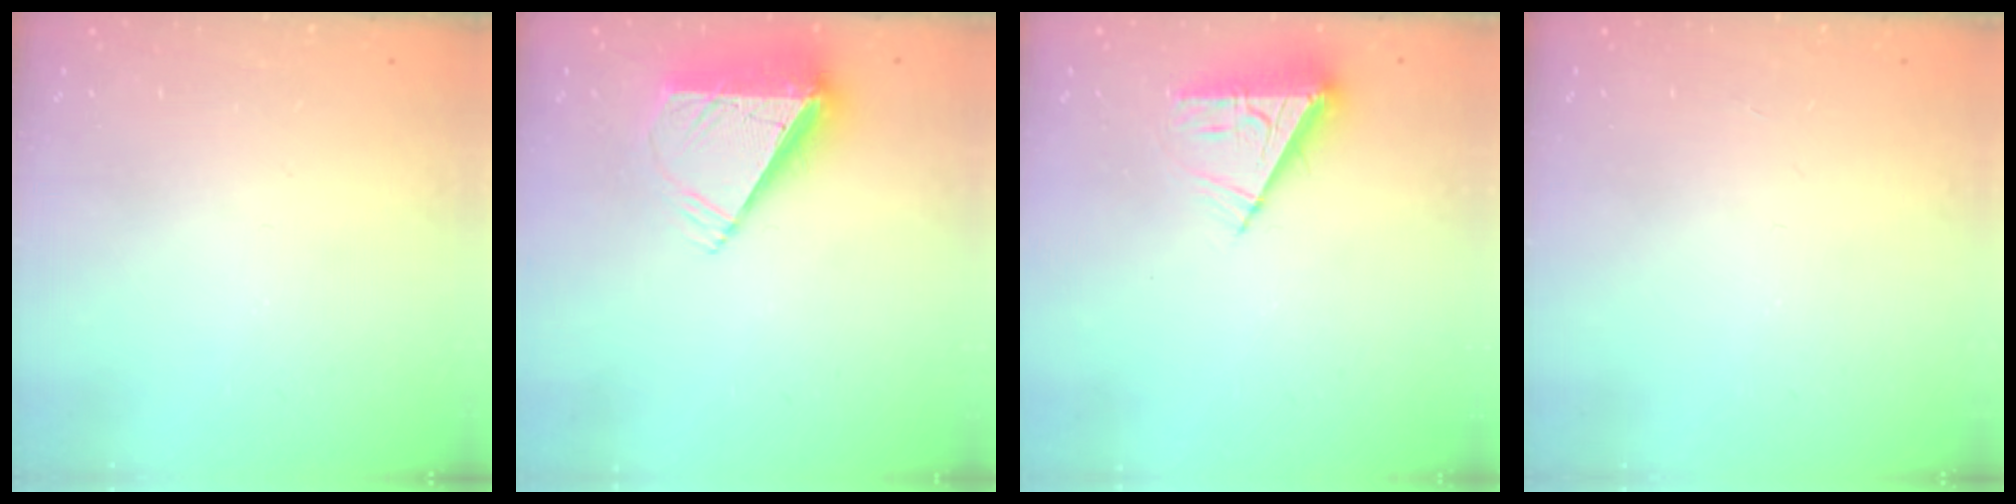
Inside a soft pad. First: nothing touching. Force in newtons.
{"total": 7.7, "press": 7.7, "slide": 1.1}
{"total": 8.0, "press": 7.9, "slide": 1.2}
{"total": 0.0}